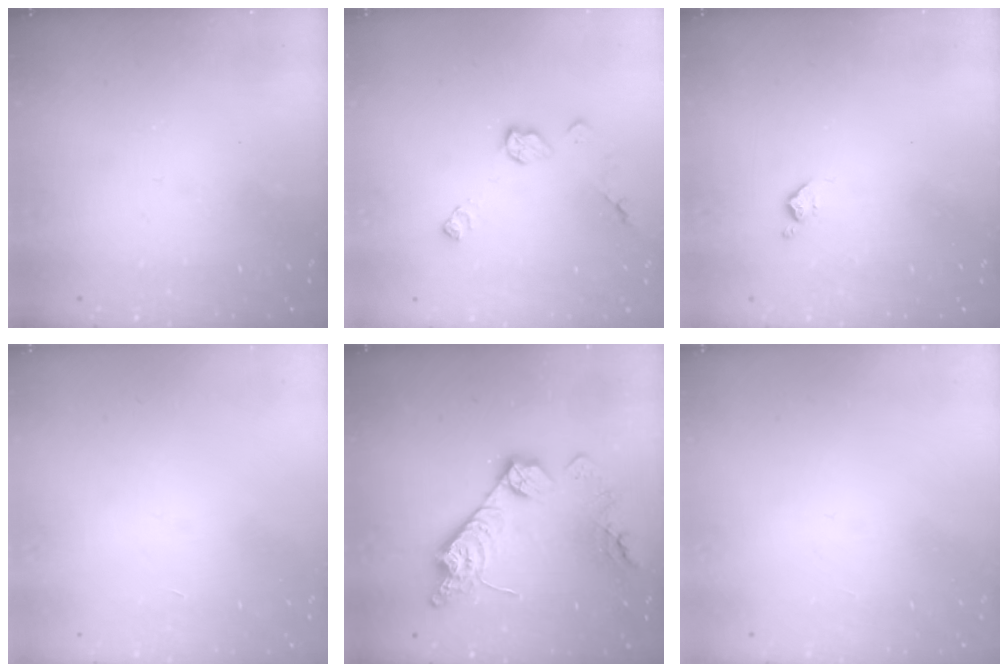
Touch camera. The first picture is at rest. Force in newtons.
{"total": 7.6, "press": 7.6, "slide": 0.3}
{"total": 4.5, "press": 4.5, "slide": 0.7}
{"total": 0.0}
{"total": 15.8, "press": 15.8, "slide": 1.2}
{"total": 0.0}